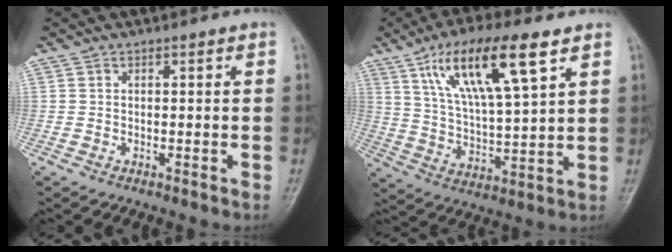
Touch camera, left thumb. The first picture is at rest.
{"total": 16.7, "force": [8.5, 4.3, 13.7], "torque": [-0.240, -0.023, 0.159]}